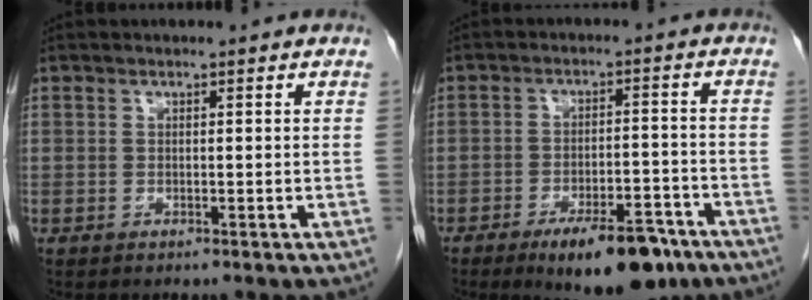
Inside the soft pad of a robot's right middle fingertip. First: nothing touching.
{"total": 11.7, "force": [-7.9, 3.6, 7.9], "torque": [-0.109, -0.005, -0.116]}